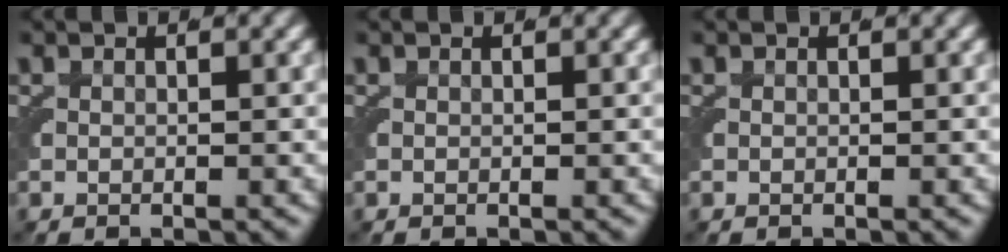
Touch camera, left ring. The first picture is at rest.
{"total": 0.0}
{"total": 0.0}